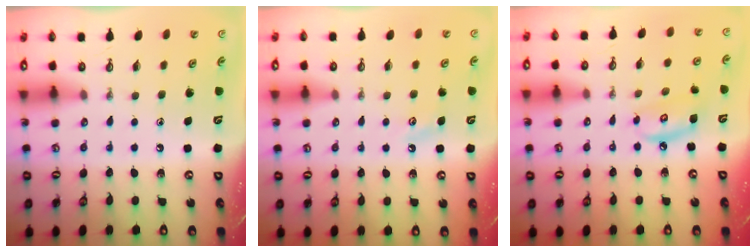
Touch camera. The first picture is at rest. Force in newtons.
{"total": 2.8, "press": 2.7, "slide": 0.5}
{"total": 6.9, "press": 6.9, "slide": 0.4}